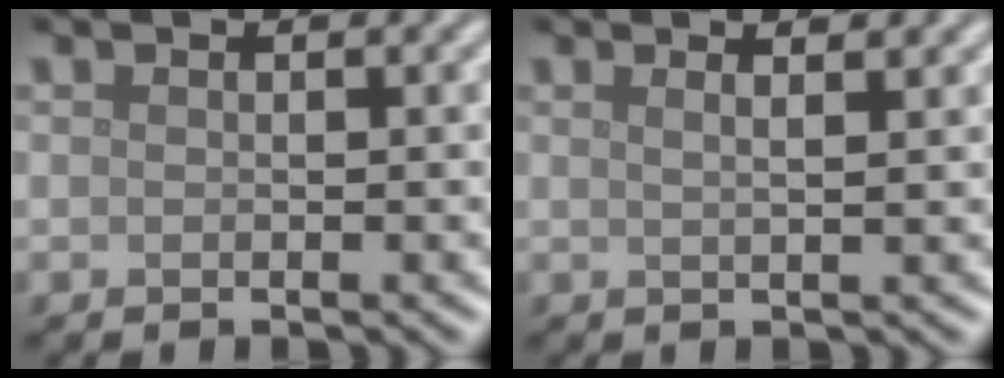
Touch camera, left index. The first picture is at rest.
{"total": 3.7, "force": [2.2, 1.6, 2.5], "torque": [-0.007, 0.022, -0.007]}